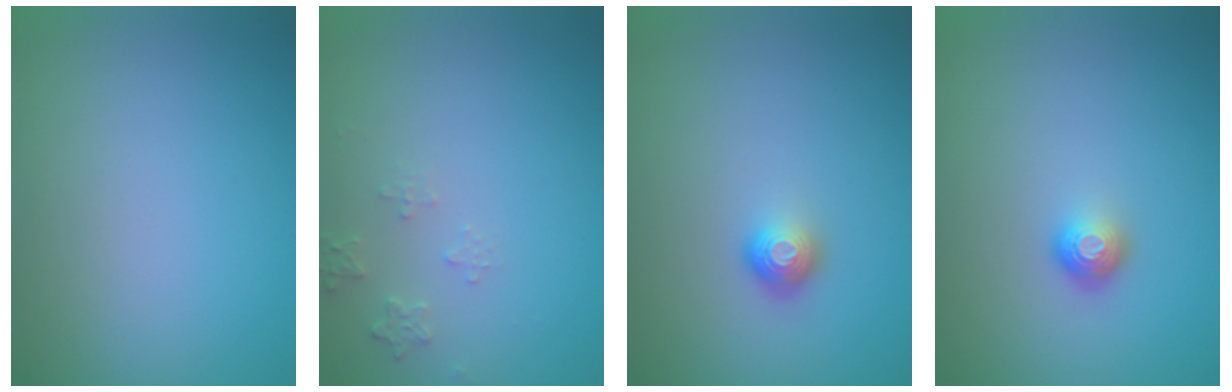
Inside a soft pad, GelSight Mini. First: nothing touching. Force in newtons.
{"total": 1.3, "press": 1.3, "slide": 0.2}
{"total": 1.9, "press": 1.3, "slide": 1.4}
{"total": 1.7, "press": 1.2, "slide": 1.3}